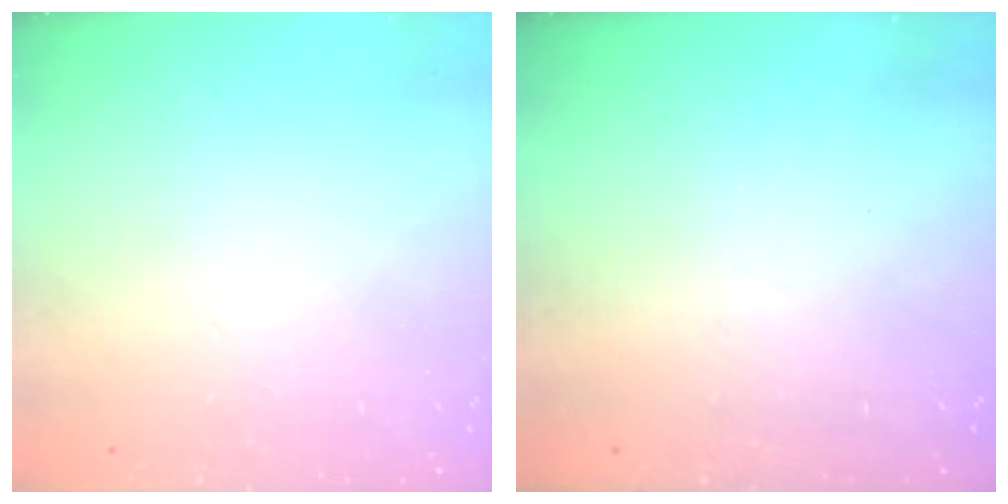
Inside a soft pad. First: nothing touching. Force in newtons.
{"total": 0.0}